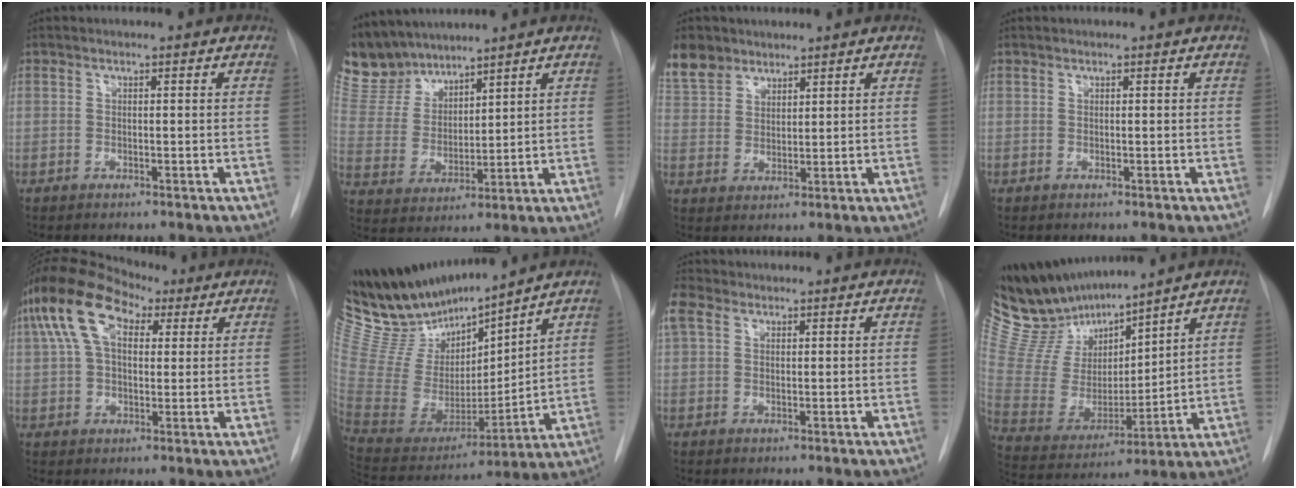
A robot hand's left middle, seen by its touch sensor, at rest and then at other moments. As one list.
[{"total": 9.5, "force": [8.8, 3.3, 1.2], "torque": [-0.040, 0.007, 0.193]}, {"total": 8.6, "force": [6.6, 5.3, 1.9], "torque": [-0.044, 0.013, 0.138]}, {"total": 0.0}, {"total": 13.2, "force": [6.2, 7.1, 9.2], "torque": [-0.199, 0.061, 0.114]}, {"total": 20.1, "force": [18.0, 3.4, 8.1], "torque": [-0.161, -0.014, 0.350]}, {"total": 4.0, "force": [2.2, 2.6, 2.0], "torque": [-0.057, 0.024, 0.049]}, {"total": 16.9, "force": [15.5, 3.1, 5.8], "torque": [-0.127, -0.003, 0.311]}]